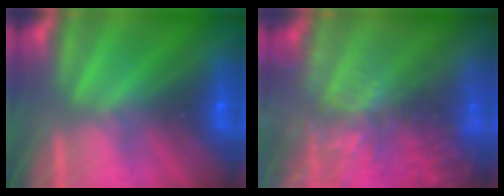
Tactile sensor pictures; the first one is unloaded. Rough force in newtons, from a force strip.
{"total": 8.9}